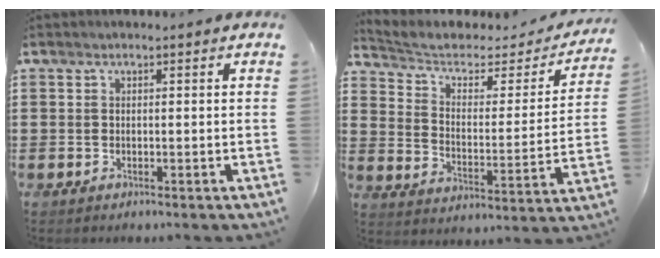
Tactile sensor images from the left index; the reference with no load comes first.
{"total": 4.2, "force": [2.8, 2.2, 2.2], "torque": [-0.061, -0.016, 0.041]}